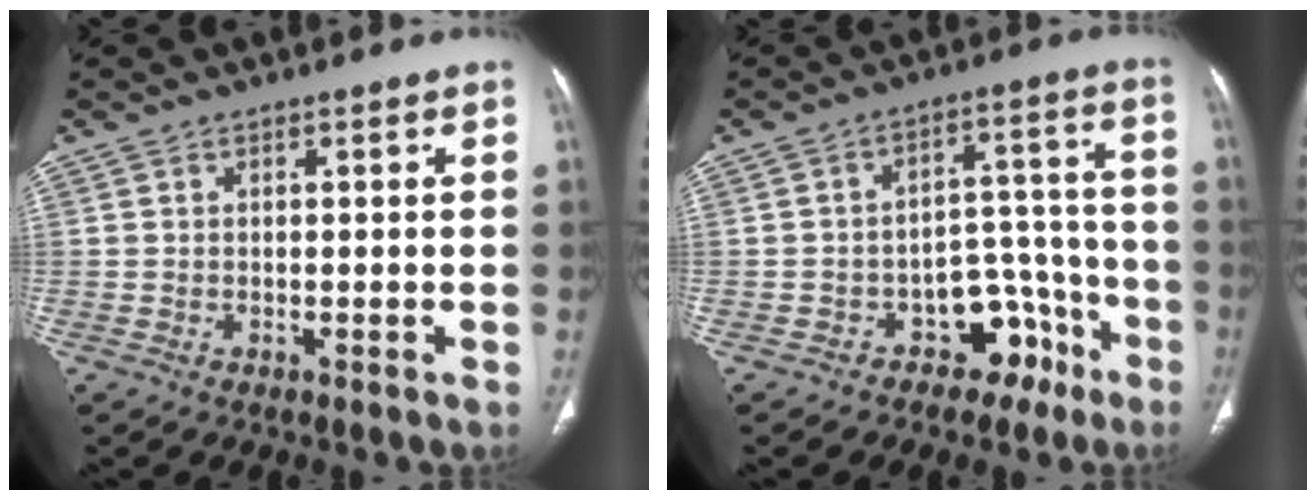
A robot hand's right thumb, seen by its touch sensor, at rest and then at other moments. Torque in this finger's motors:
{"motor_torque": [3.25, 1.76, 1.12, -0.98, 0.01]}